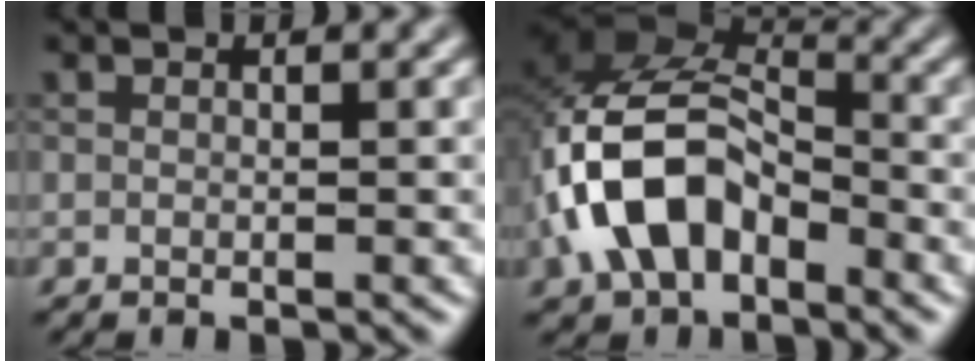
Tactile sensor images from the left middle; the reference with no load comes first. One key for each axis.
{"total": 9.7, "fx": -3.3, "fy": 5.9, "fz": 7.0, "tx": -0.149, "ty": 0.015, "tz": -0.072}